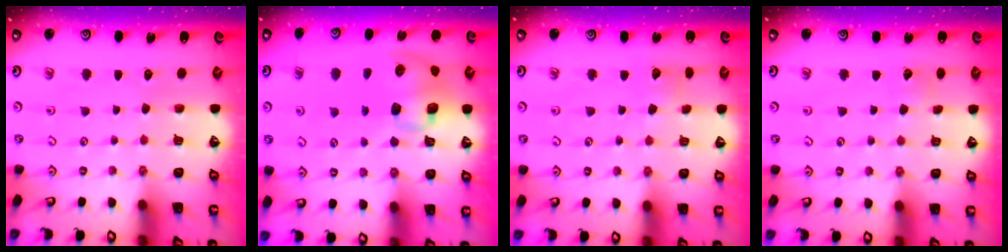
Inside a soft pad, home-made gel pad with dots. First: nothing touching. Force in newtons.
{"total": 13.5, "press": 13.4, "slide": 1.7}
{"total": 4.8, "press": 4.7, "slide": 0.6}
{"total": 2.7, "press": 2.7, "slide": 0.2}